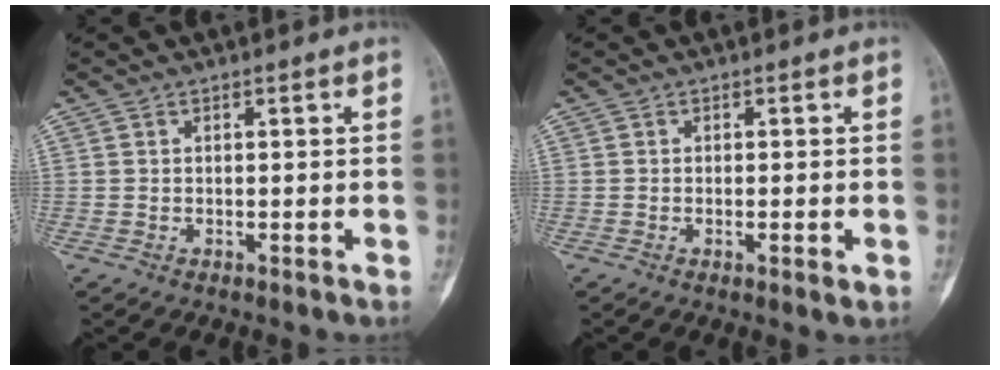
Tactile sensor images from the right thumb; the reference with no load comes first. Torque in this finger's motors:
{"motor_torque": [-0.30, 0.04, -0.10, 0.00, -0.02]}